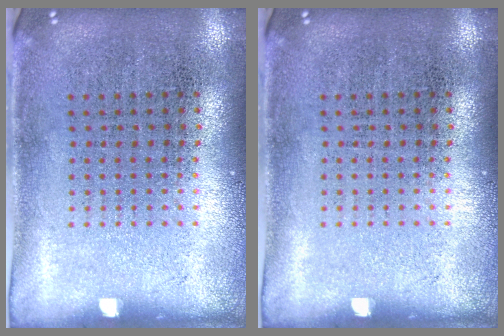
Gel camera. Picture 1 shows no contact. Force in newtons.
{"total": 0.0}